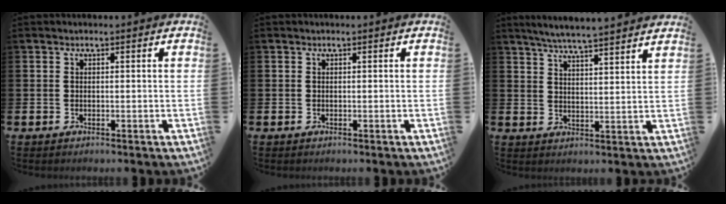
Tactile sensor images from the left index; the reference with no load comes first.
{"total": 0.0}
{"total": 5.7, "force": [5.5, -0.5, 1.3], "torque": [-0.036, -0.032, 0.096]}